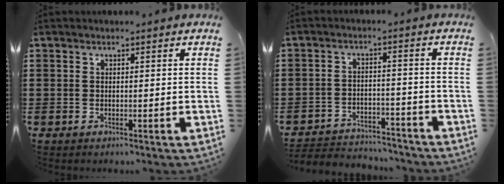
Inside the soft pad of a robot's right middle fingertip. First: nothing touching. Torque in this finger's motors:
{"motor_torque": [0.94, -0.39, 0.08, 0.08]}